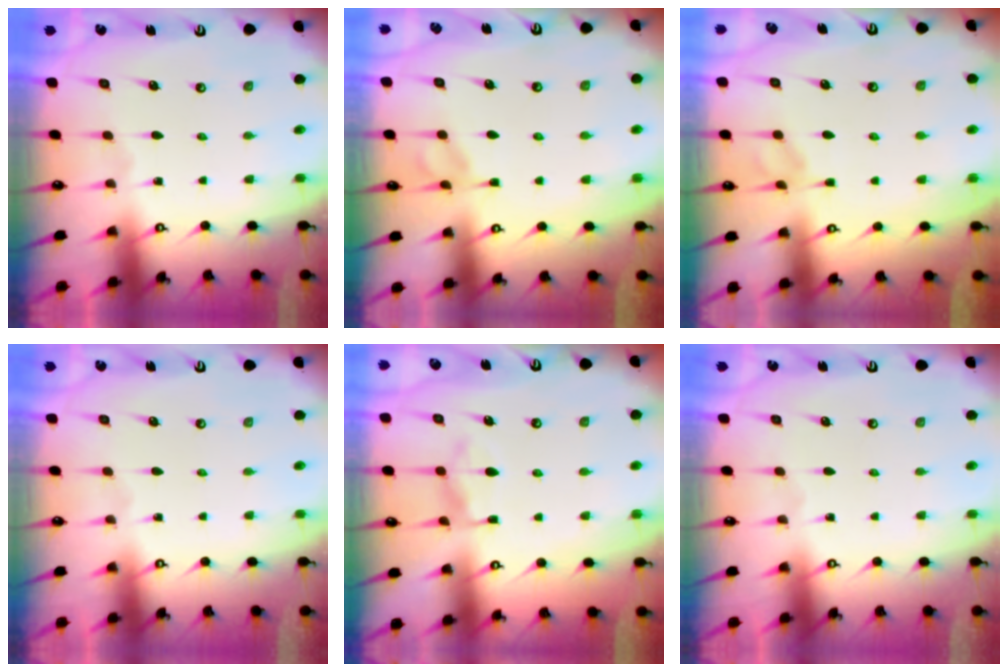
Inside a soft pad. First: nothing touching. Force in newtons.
{"total": 5.3, "press": 5.3, "slide": 0.7}
{"total": 4.5, "press": 4.4, "slide": 0.5}
{"total": 0.0}
{"total": 8.6, "press": 8.6, "slide": 0.7}
{"total": 0.0}